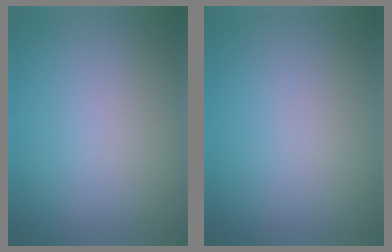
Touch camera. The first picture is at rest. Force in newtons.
{"total": 0.0}